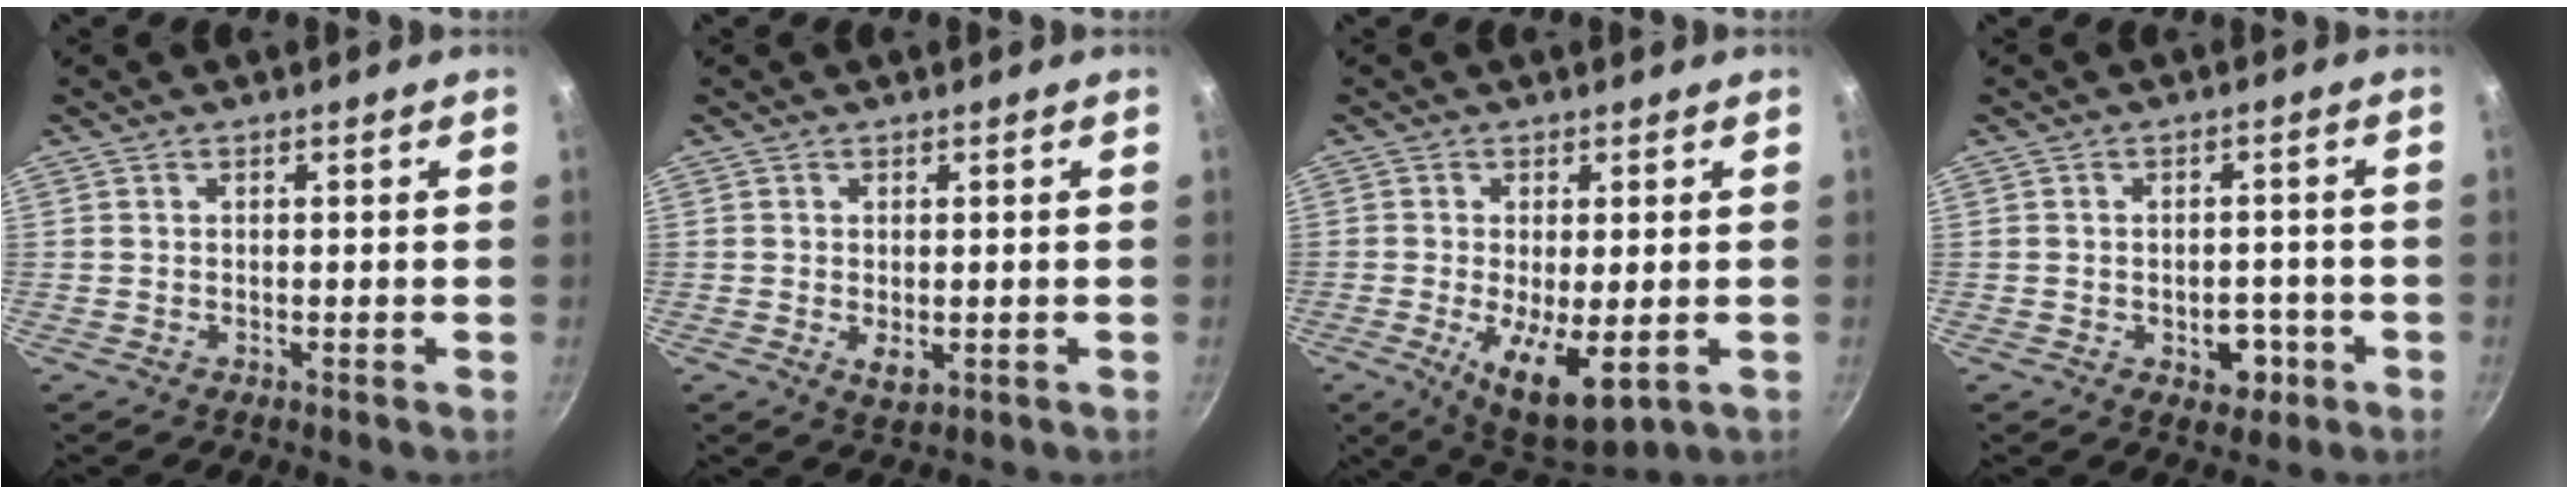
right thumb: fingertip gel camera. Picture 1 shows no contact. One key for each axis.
{"total": 2.7, "fx": -0.5, "fy": 1.5, "fz": 2.3, "tx": -0.037, "ty": -0.011, "tz": -0.004}
{"total": 11.1, "fx": -2.6, "fy": 4.1, "fz": 10.0, "tx": -0.163, "ty": -0.014, "tz": -0.028}
{"total": 5.3, "fx": -2.1, "fy": 3.5, "fz": 3.4, "tx": -0.021, "ty": 0.012, "tz": -0.022}